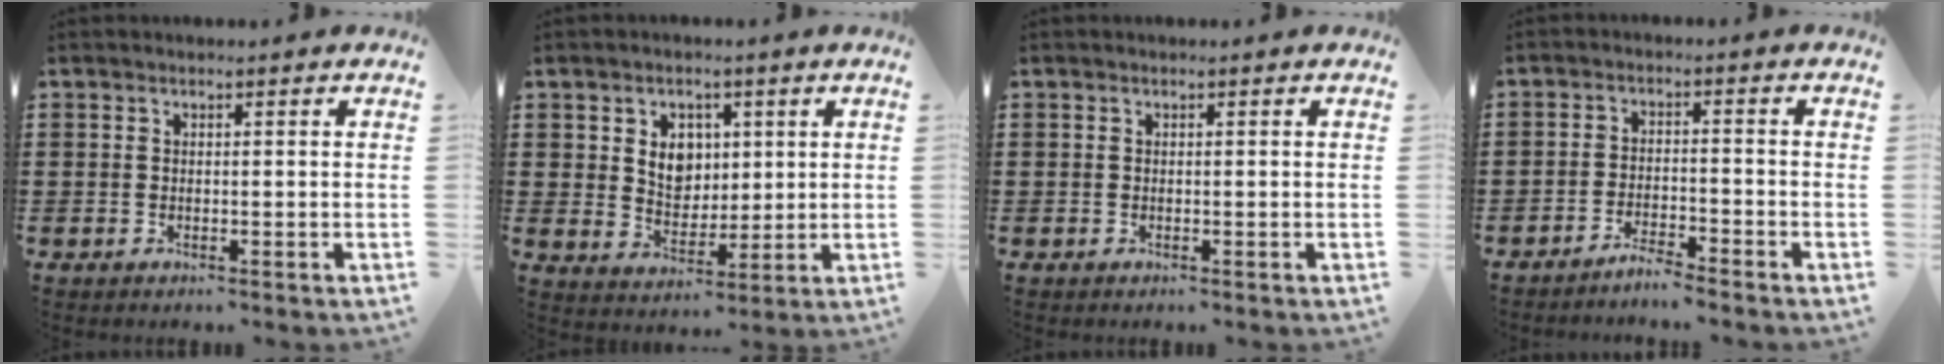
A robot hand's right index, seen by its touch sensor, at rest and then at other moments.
{"total": 5.4, "force": [1.7, 4.5, 2.4], "torque": [-0.051, 0.009, 0.026]}
{"total": 0.0}
{"total": 2.8, "force": [-2.7, -0.2, 0.3], "torque": [-0.009, 0.003, -0.056]}